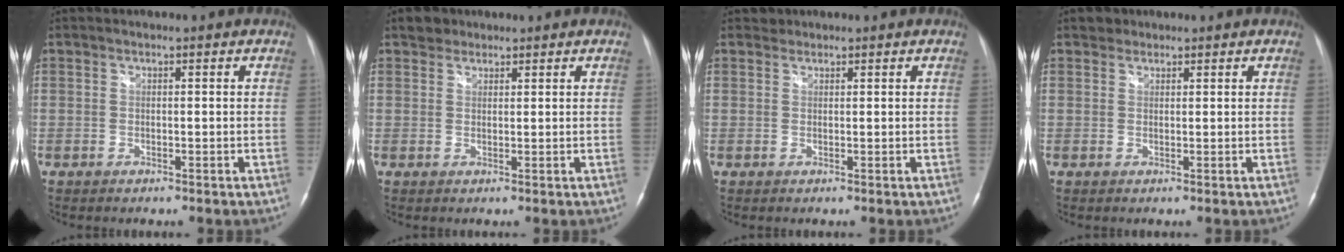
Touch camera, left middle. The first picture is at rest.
{"total": 2.2, "force": [1.6, 1.5, 0.1], "torque": [-0.001, 0.010, 0.023]}
{"total": 0.8, "force": [0.7, 0.4, -0.2], "torque": [0.004, 0.004, 0.009]}
{"total": 1.4, "force": [1.0, 1.0, 0.0], "torque": [0.007, 0.007, 0.011]}